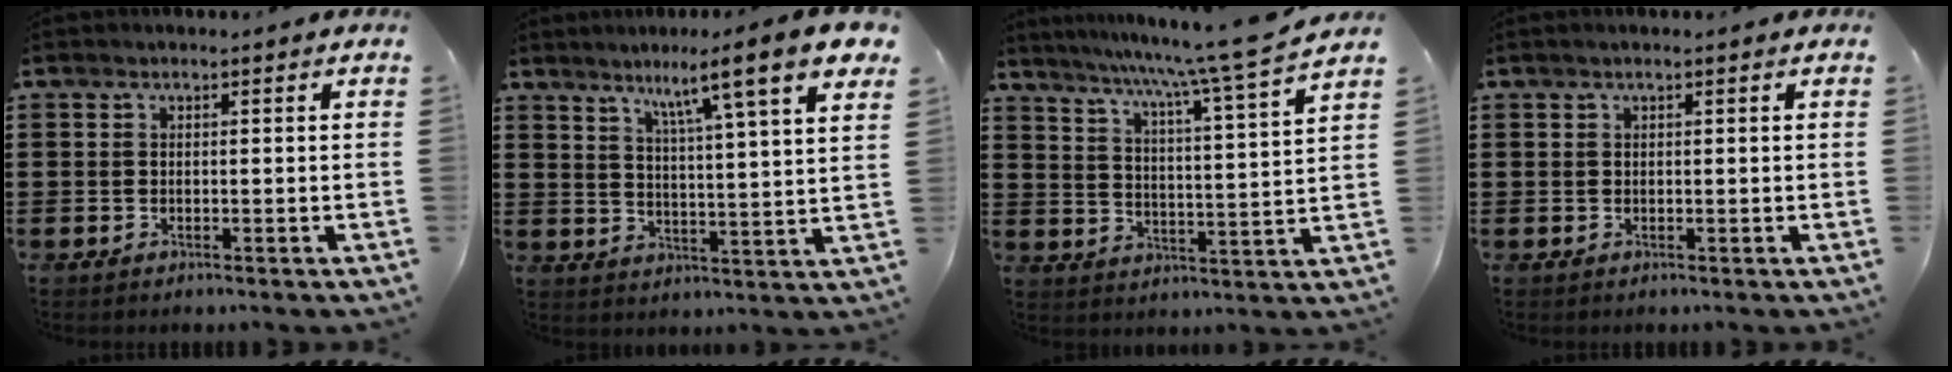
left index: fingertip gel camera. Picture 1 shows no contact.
{"total": 9.3, "force": [6.5, 0.0, 6.6], "torque": [-0.125, -0.039, 0.097]}
{"total": 7.8, "force": [6.6, -1.5, 3.8], "torque": [-0.085, -0.055, 0.100]}
{"total": 0.8, "force": [0.4, 0.0, 0.6], "torque": [-0.011, 0.000, 0.008]}